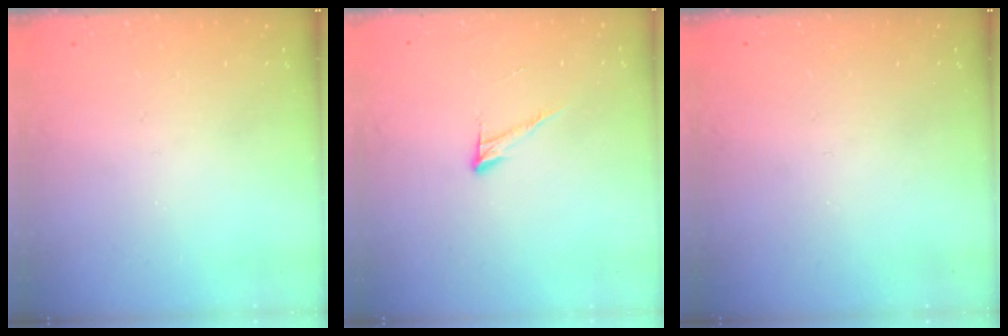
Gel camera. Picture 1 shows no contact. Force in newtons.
{"total": 6.6, "press": 6.6, "slide": 0.3}
{"total": 0.0}